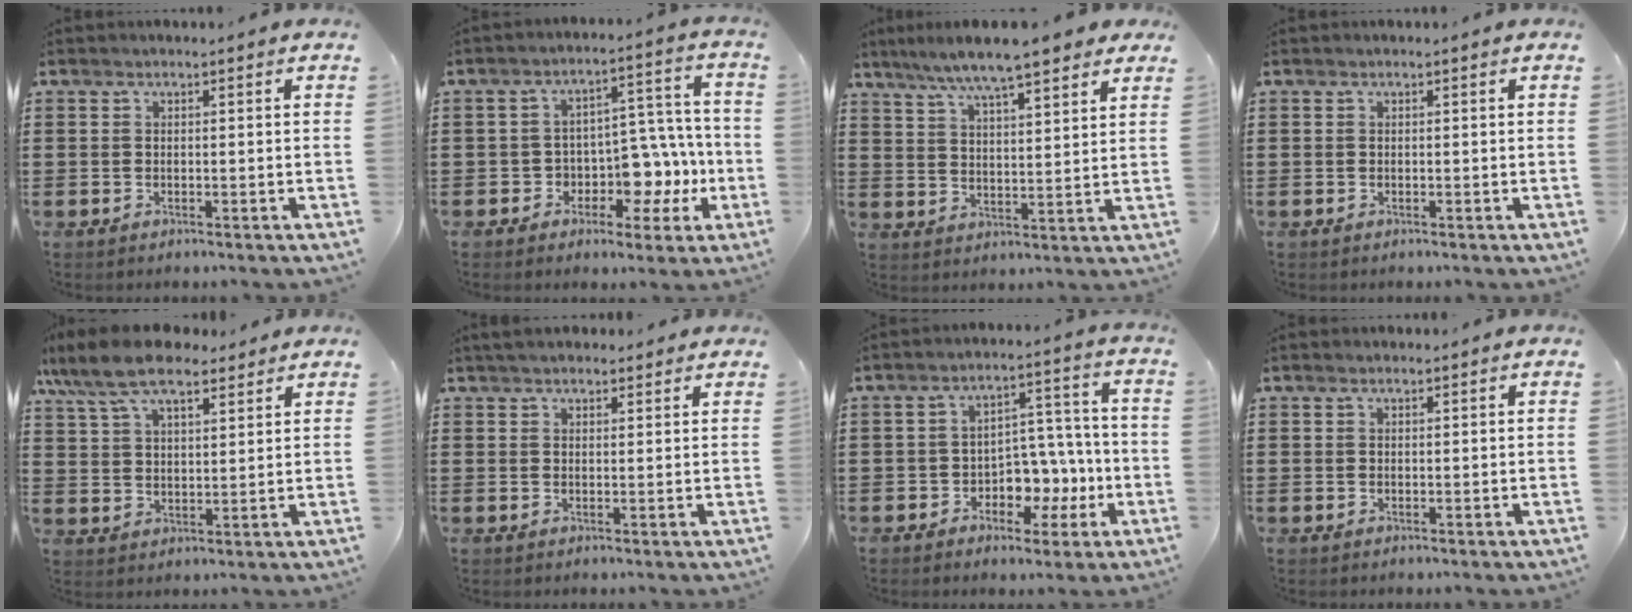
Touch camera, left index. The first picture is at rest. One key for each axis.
{"total": 7.1, "fx": -1.5, "fy": 5.9, "fz": 3.7, "tx": -0.065, "ty": -0.003, "tz": -0.022}
{"total": 7.7, "fx": 6.5, "fy": 0.6, "fz": 4.1, "tx": -0.101, "ty": -0.018, "tz": 0.114}
{"total": 0.0}
{"total": 10.3, "fx": 7.8, "fy": 3.8, "fz": 5.5, "tx": -0.129, "ty": -0.008, "tz": 0.145}
{"total": 2.4, "fx": 2.2, "fy": 0.8, "fz": 0.5, "tx": -0.015, "ty": 0.003, "tz": 0.043}
{"total": 6.6, "fx": -2.1, "fy": 5.1, "fz": 3.5, "tx": -0.064, "ty": 0.013, "tz": -0.039}
{"total": 0.6, "fx": 0.5, "fy": 0.2, "fz": 0.3, "tx": -0.006, "ty": 0.002, "tz": 0.009}